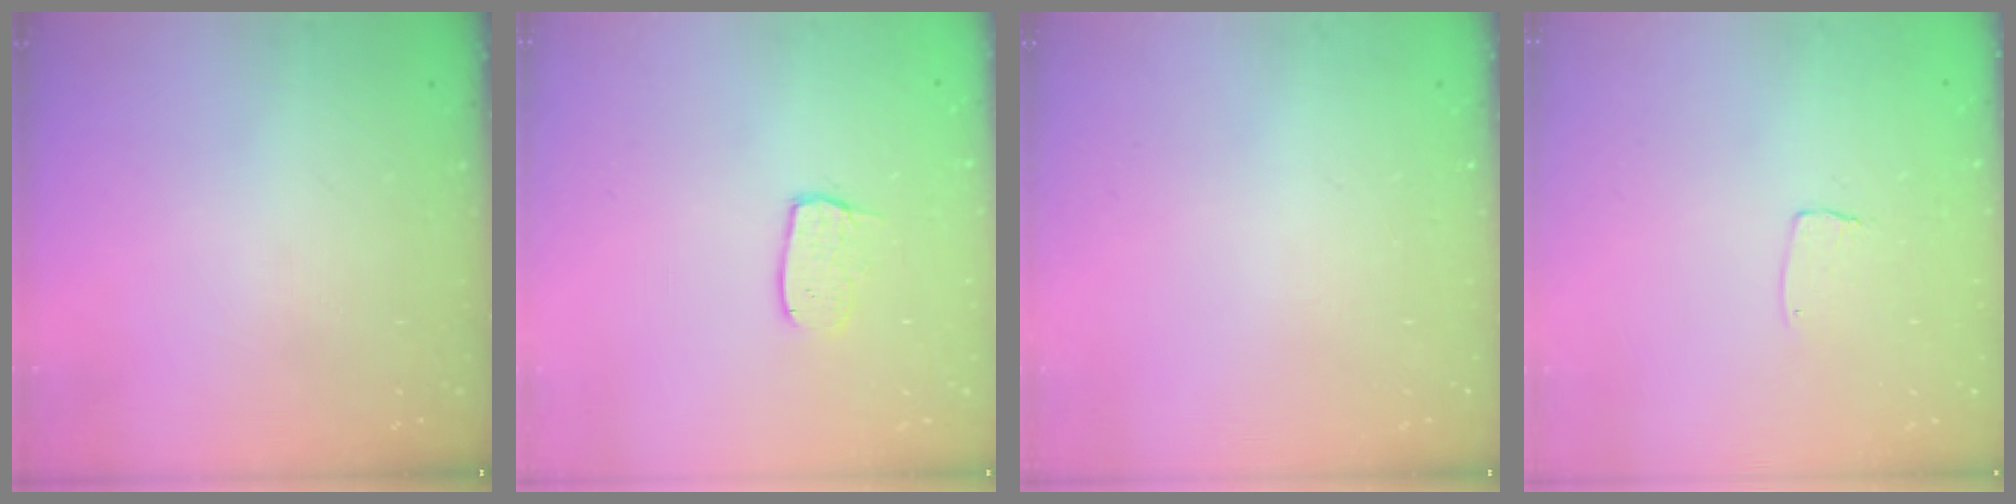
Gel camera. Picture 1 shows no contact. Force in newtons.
{"total": 4.2, "press": 4.2, "slide": 0.4}
{"total": 0.0}
{"total": 2.6, "press": 2.6, "slide": 0.1}